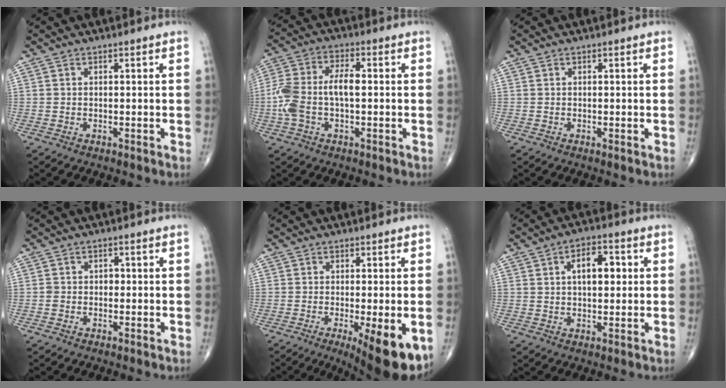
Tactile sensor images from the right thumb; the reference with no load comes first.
{"total": 10.2, "force": [-0.8, 5.1, 8.8], "torque": [-0.206, 0.031, -0.015]}
{"total": 0.0}
{"total": 1.8, "force": [-0.4, 1.5, 0.8], "torque": [-0.002, 0.009, -0.008]}
{"total": 12.1, "force": [-4.8, 3.3, 10.7], "torque": [-0.121, -0.014, -0.063]}
{"total": 7.3, "force": [1.6, 3.9, 6.0], "torque": [-0.074, 0.007, 0.022]}